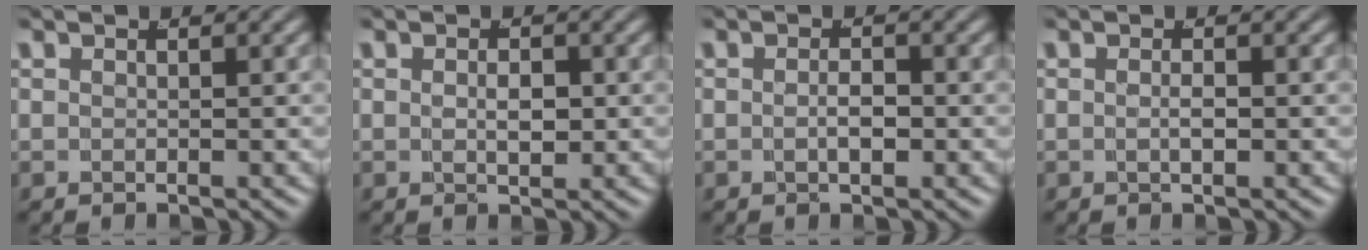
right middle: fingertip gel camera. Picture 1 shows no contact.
{"total": 1.6, "force": [0.0, 0.6, 1.5], "torque": [-0.024, -0.013, 0.008]}
{"total": 1.5, "force": [-0.5, 0.5, 1.4], "torque": [-0.024, -0.005, -0.005]}
{"total": 0.9, "force": [-0.3, -0.1, 0.9], "torque": [-0.016, -0.007, -0.001]}